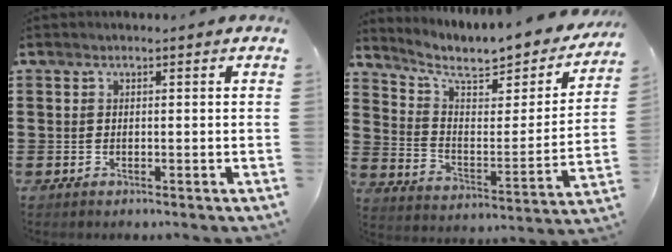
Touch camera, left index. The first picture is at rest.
{"total": 7.1, "force": [5.9, 2.0, 3.4], "torque": [-0.090, -0.048, 0.097]}